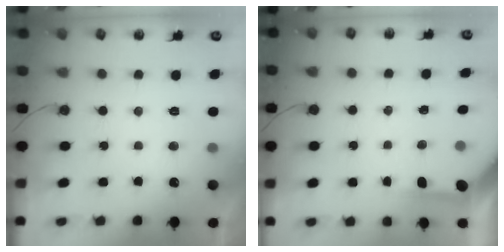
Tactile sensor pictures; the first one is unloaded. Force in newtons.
{"total": 3.9, "press": 3.9, "slide": 0.4}